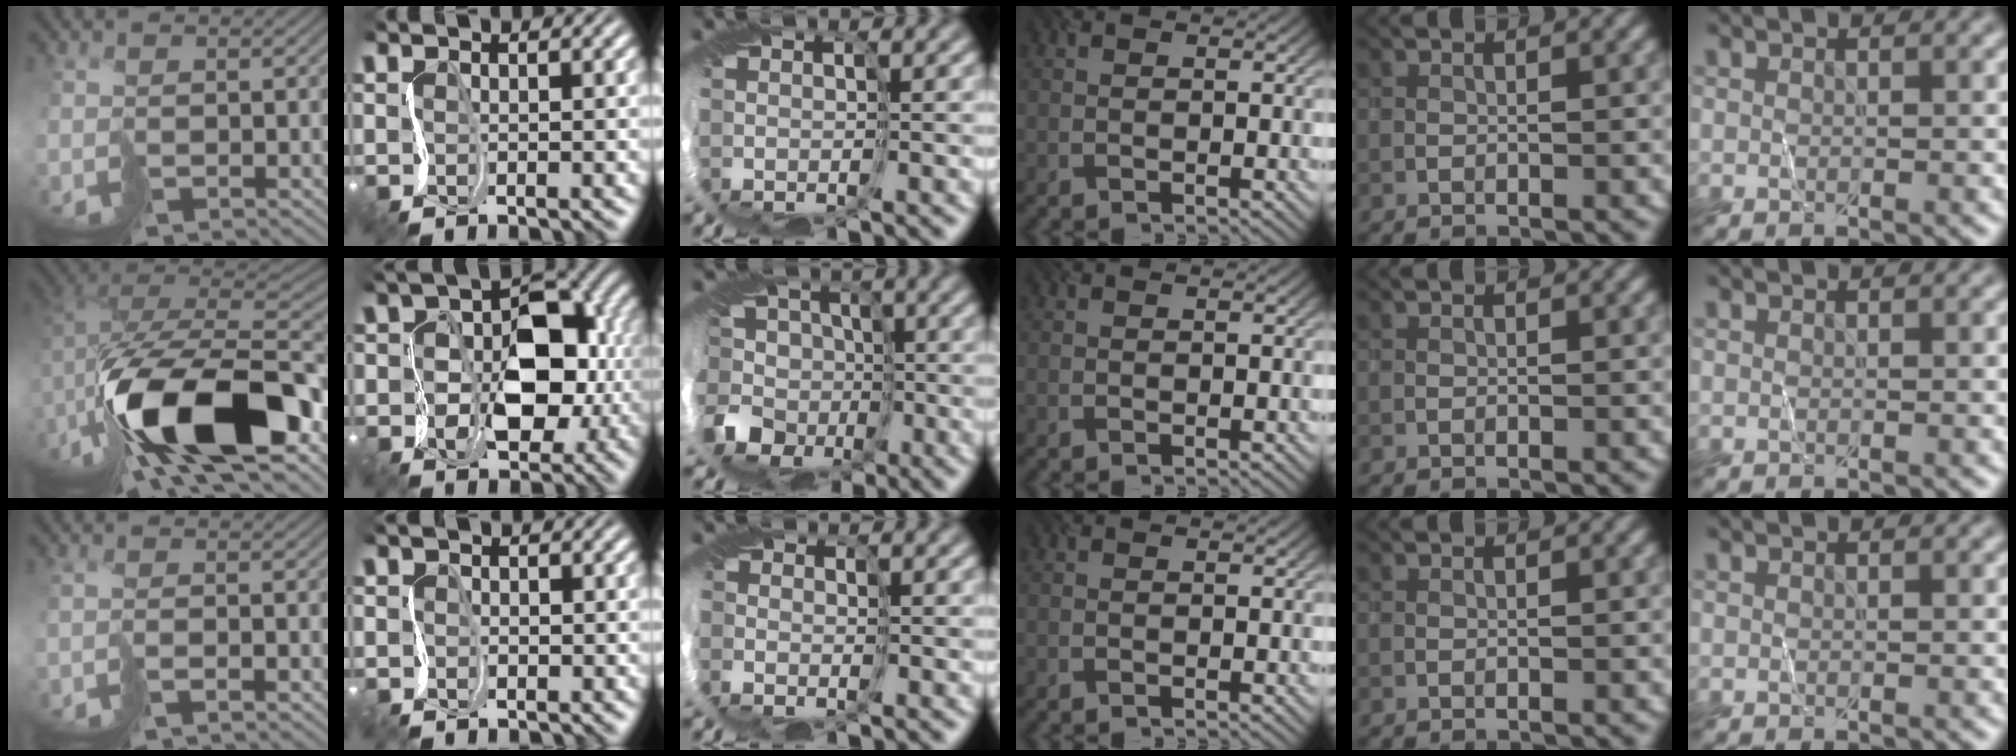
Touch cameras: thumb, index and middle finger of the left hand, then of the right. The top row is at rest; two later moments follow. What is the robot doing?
{"motion": "cut", "object": "receipt paper"}